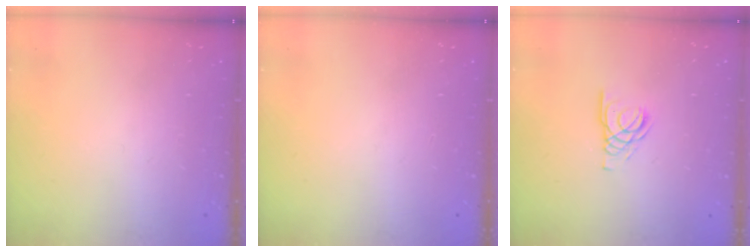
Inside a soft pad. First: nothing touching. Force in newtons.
{"total": 0.0}
{"total": 3.7, "press": 3.7, "slide": 0.4}